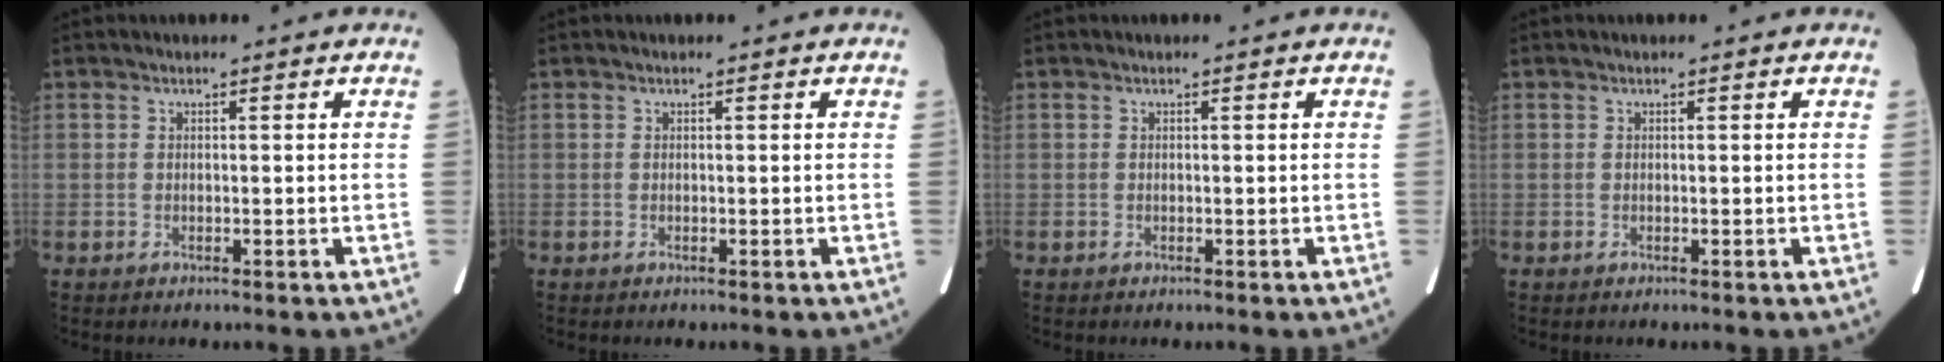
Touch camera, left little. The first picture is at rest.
{"total": 0.0}
{"total": 0.0}
{"total": 0.0}